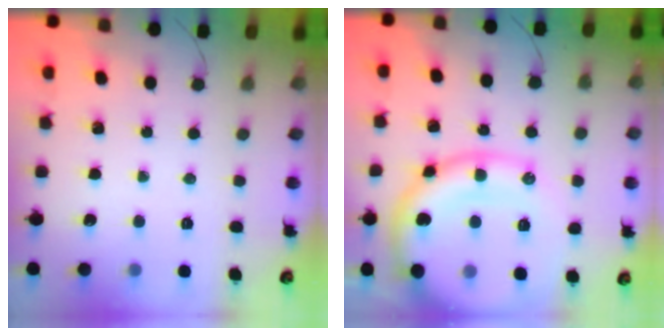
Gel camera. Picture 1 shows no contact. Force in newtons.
{"total": 19.2, "press": 19.1, "slide": 1.2}